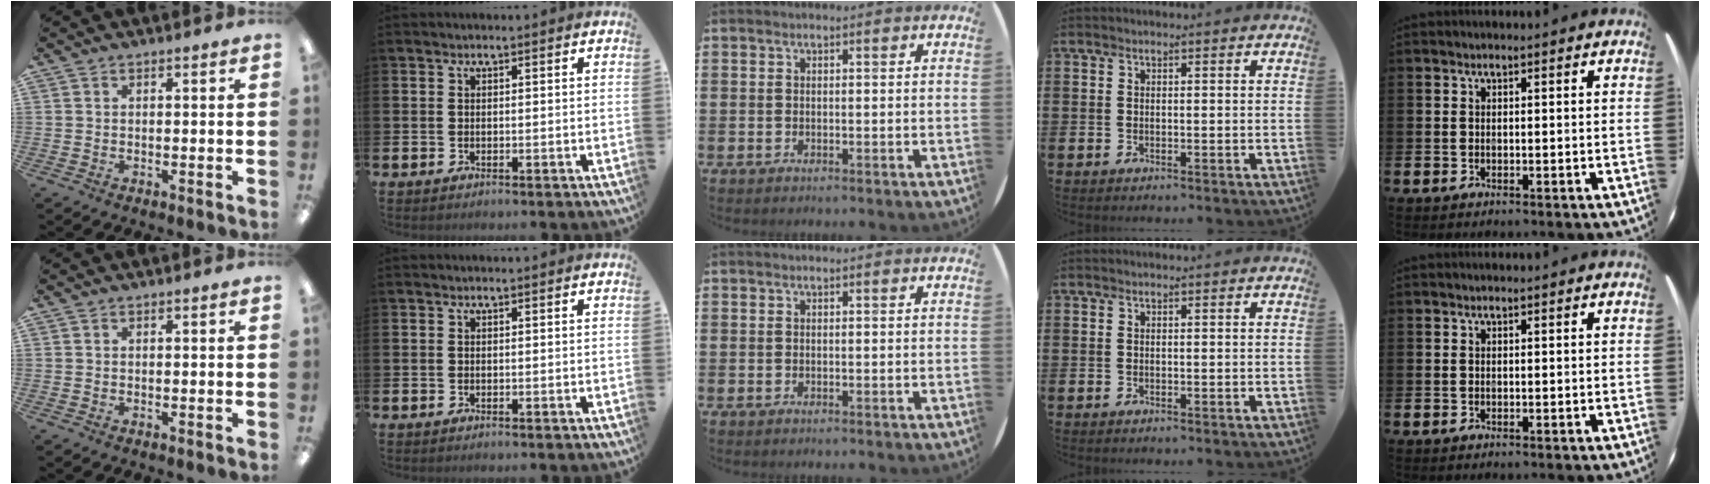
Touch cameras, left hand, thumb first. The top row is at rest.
{}